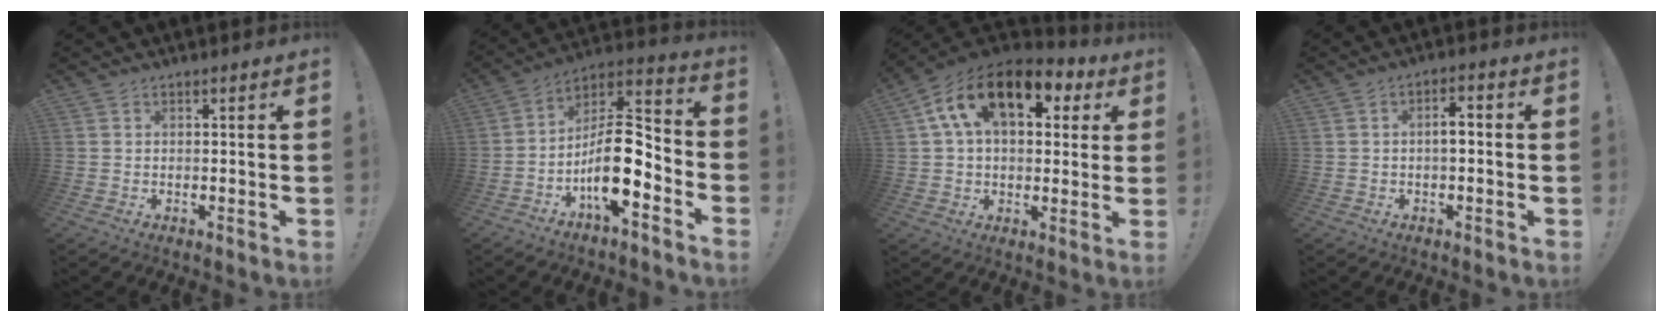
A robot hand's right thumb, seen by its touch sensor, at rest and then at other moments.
{"total": 15.7, "force": [-5.3, 5.8, 13.6], "torque": [-0.247, 0.025, -0.081]}
{"total": 18.3, "force": [7.1, 10.1, 13.4], "torque": [-0.225, -0.014, 0.119]}
{"total": 3.7, "force": [-0.8, 1.4, 3.3], "torque": [-0.054, 0.010, -0.018]}